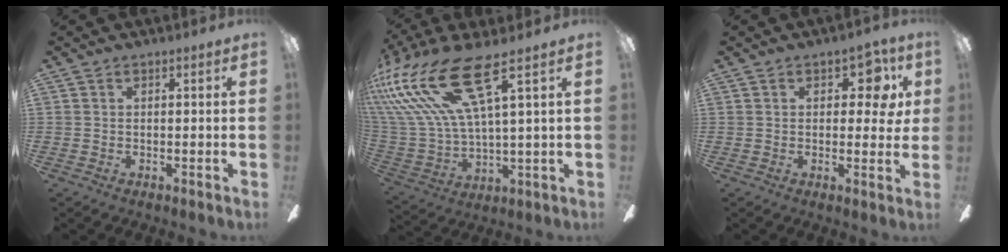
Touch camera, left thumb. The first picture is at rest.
{"total": 22.7, "force": [12.1, 7.4, 17.8], "torque": [-0.387, -0.061, 0.207]}
{"total": 7.4, "force": [2.6, 4.3, 5.5], "torque": [-0.062, 0.001, 0.040]}